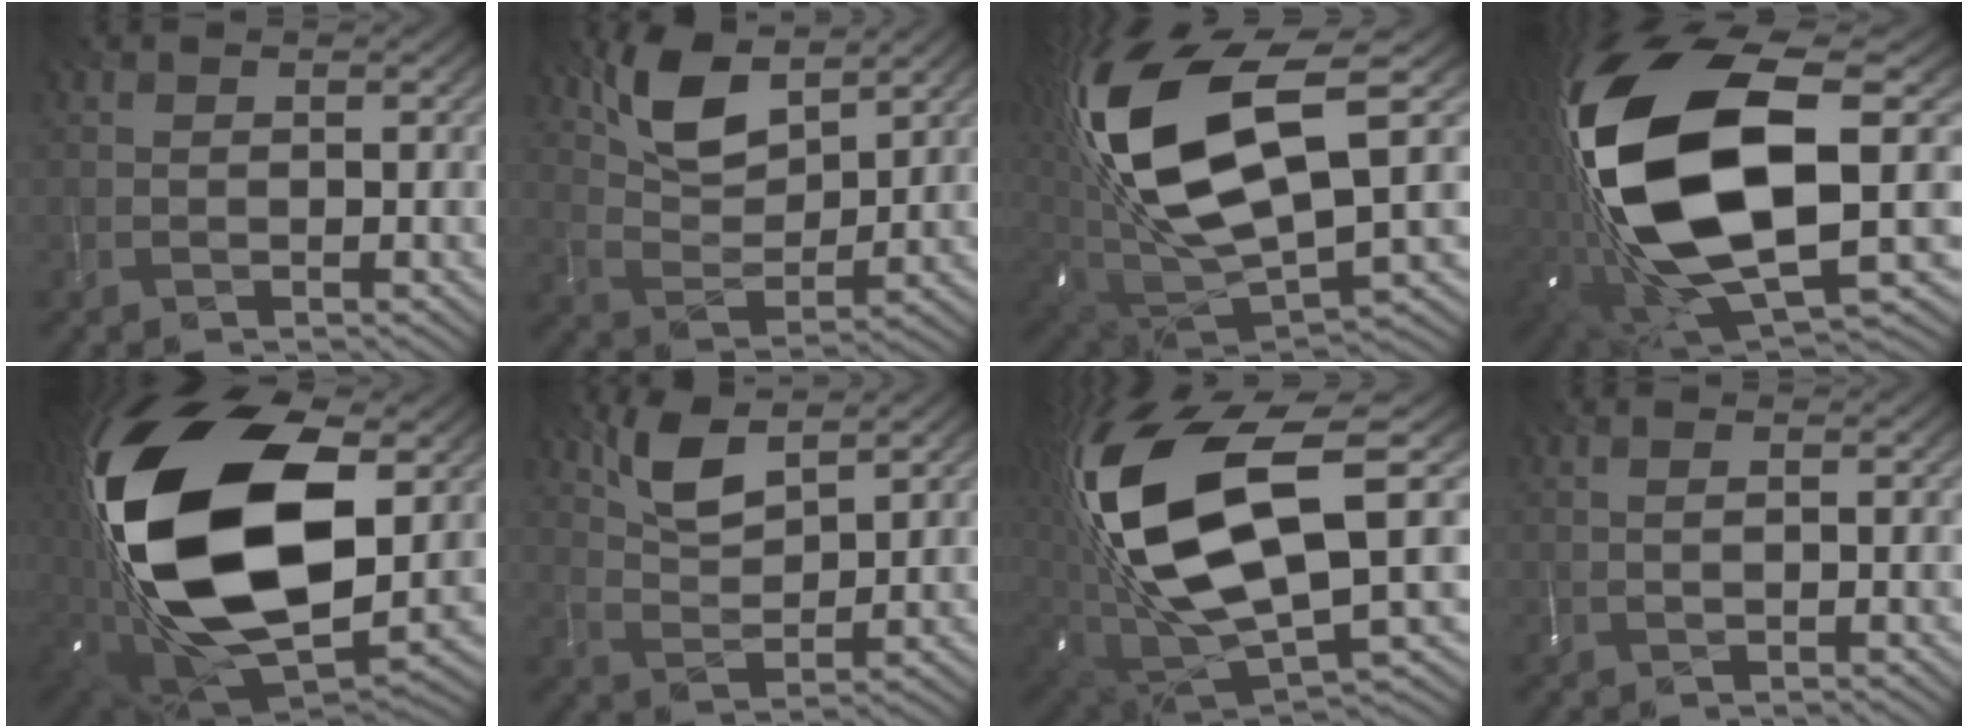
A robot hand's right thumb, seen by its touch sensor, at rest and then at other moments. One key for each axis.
{"total": 8.1, "fx": 5.2, "fy": 3.3, "fz": 5.2, "tx": -0.112, "ty": -0.002, "tz": 0.105}
{"total": 18.0, "fx": 4.8, "fy": 9.2, "fz": 14.7, "tx": -0.336, "ty": -0.008, "tz": 0.096}
{"total": 20.6, "fx": -0.2, "fy": 9.8, "fz": 18.1, "tx": -0.418, "ty": -0.064, "tz": 0.022}
{"total": 22.5, "fx": 2.3, "fy": 13.7, "fz": 17.7, "tx": -0.412, "ty": -0.049, "tz": 0.058}
{"total": 6.0, "fx": 4.0, "fy": 2.0, "fz": 4.0, "tx": -0.094, "ty": 0.000, "tz": 0.083}
{"total": 18.7, "fx": 3.3, "fy": 9.5, "fz": 15.8, "tx": -0.353, "ty": -0.024, "tz": 0.069}
{"total": 0.8, "fx": 0.2, "fy": 0.0, "fz": 0.8, "tx": -0.019, "ty": 0.004, "tz": 0.002}